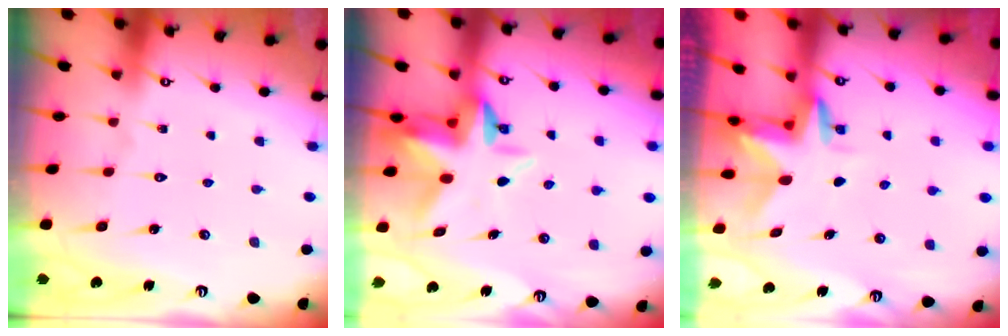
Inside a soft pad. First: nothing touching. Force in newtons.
{"total": 6.2, "press": 6.1, "slide": 1.2}
{"total": 2.9, "press": 2.9, "slide": 0.3}